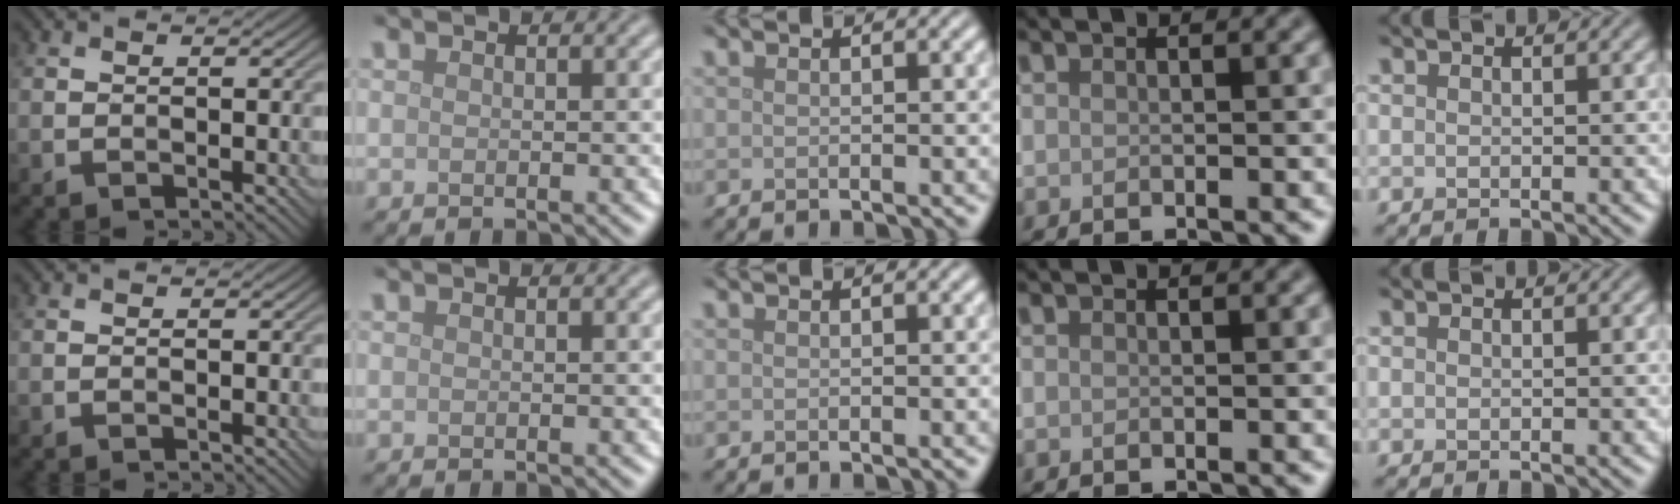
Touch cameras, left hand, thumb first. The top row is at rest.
{}